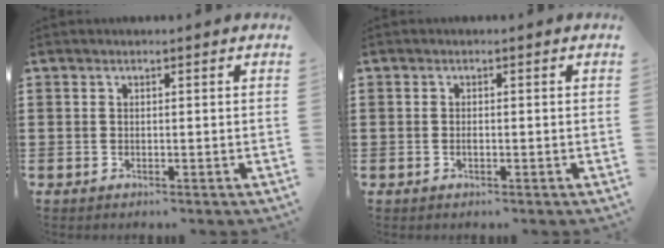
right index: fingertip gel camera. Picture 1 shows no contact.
{"total": 0.7, "force": [-0.2, 0.2, 0.6], "torque": [-0.013, -0.004, -0.002]}